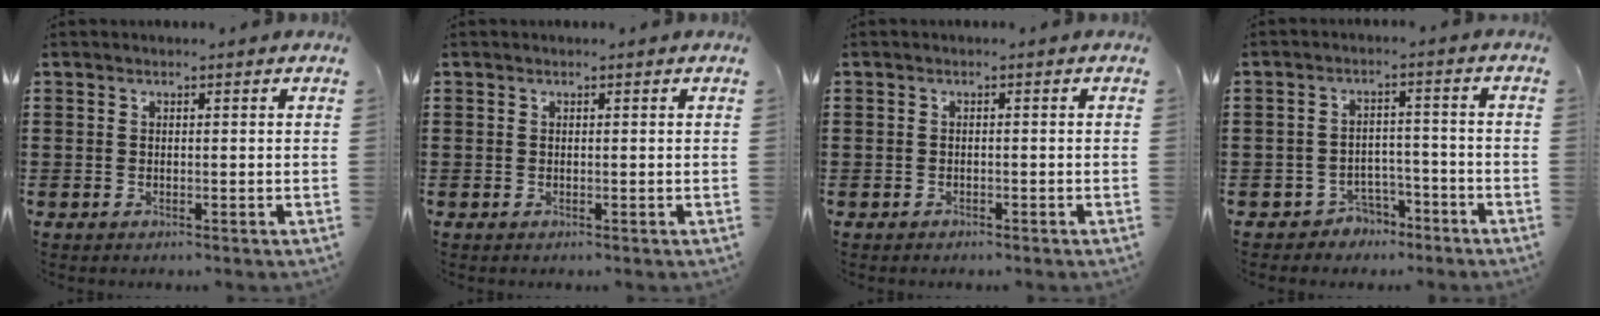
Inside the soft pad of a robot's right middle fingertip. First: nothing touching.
{"total": 0.0}
{"total": 0.9, "force": [-0.8, 0.5, -0.1], "torque": [0.001, 0.004, -0.018]}
{"total": 3.7, "force": [-3.4, 1.5, 0.2], "torque": [-0.012, 0.008, -0.072]}